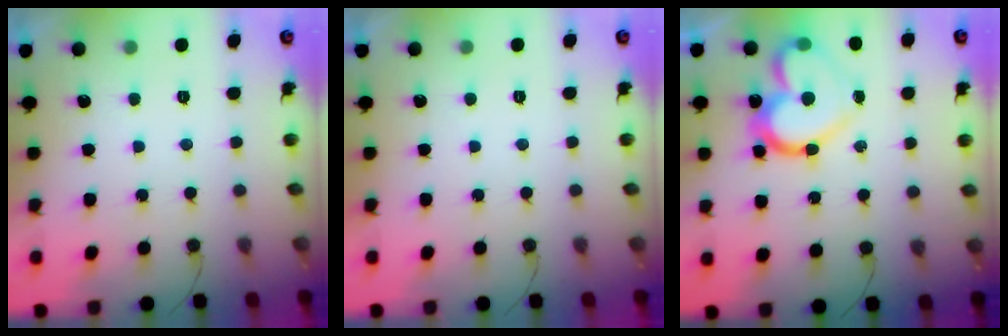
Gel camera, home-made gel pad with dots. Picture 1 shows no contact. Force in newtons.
{"total": 1.8, "press": 1.8, "slide": 0.0}
{"total": 16.8, "press": 16.8, "slide": 1.4}